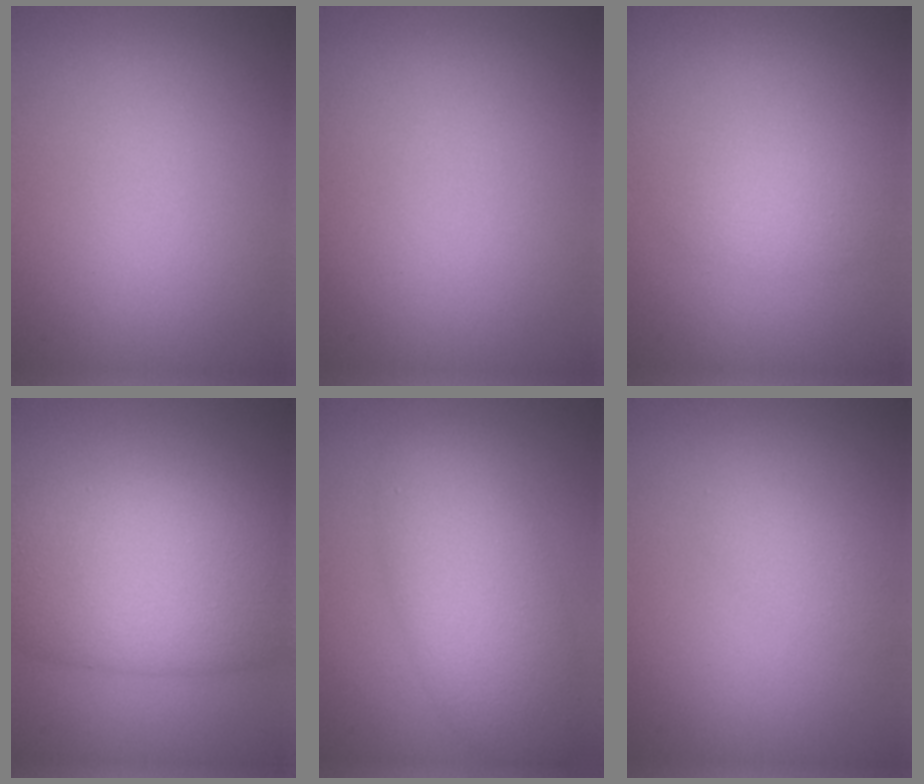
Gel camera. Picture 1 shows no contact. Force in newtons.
{"total": 0.0}
{"total": 1.6, "press": 1.6, "slide": 0.0}
{"total": 11.5, "press": 11.5, "slide": 0.5}
{"total": 6.8, "press": 6.8, "slide": 0.3}
{"total": 1.6, "press": 1.6, "slide": 0.0}